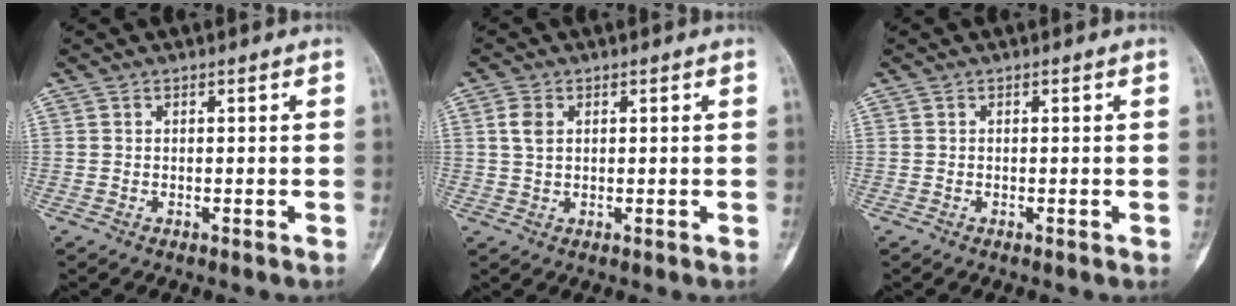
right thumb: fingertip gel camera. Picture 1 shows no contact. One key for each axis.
{"total": 3.2, "fx": 0.9, "fy": 2.1, "fz": 2.3, "tx": -0.045, "ty": 0.003, "tz": 0.018}
{"total": 0.0}